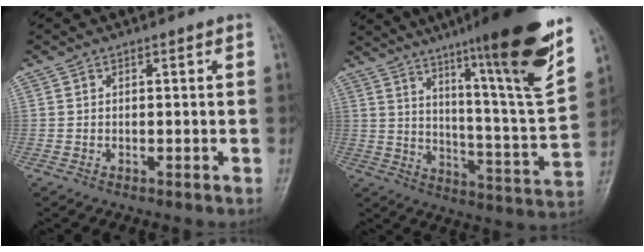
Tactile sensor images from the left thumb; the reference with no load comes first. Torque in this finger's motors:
{"motor_torque": [1.85, 0.34, 2.40, -0.37, 0.43]}